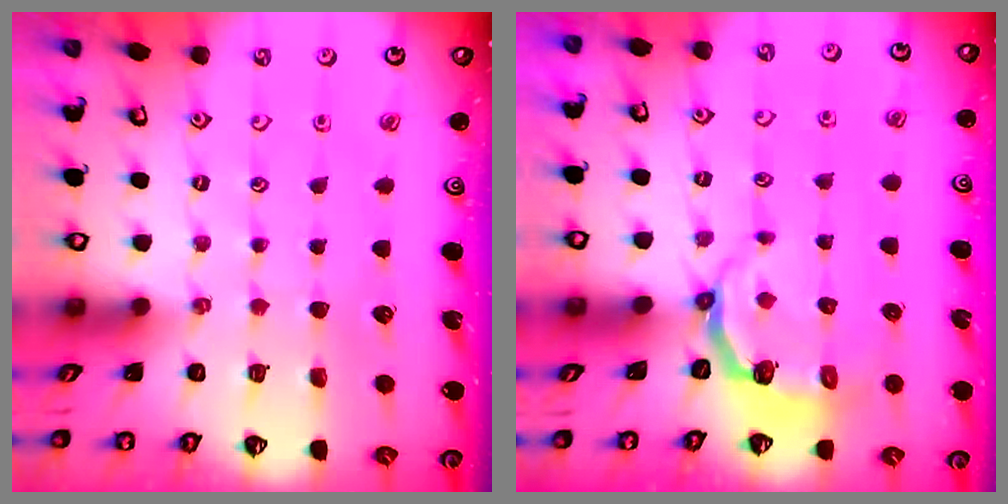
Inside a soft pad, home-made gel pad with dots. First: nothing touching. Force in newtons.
{"total": 4.1, "press": 2.7, "slide": 3.0}